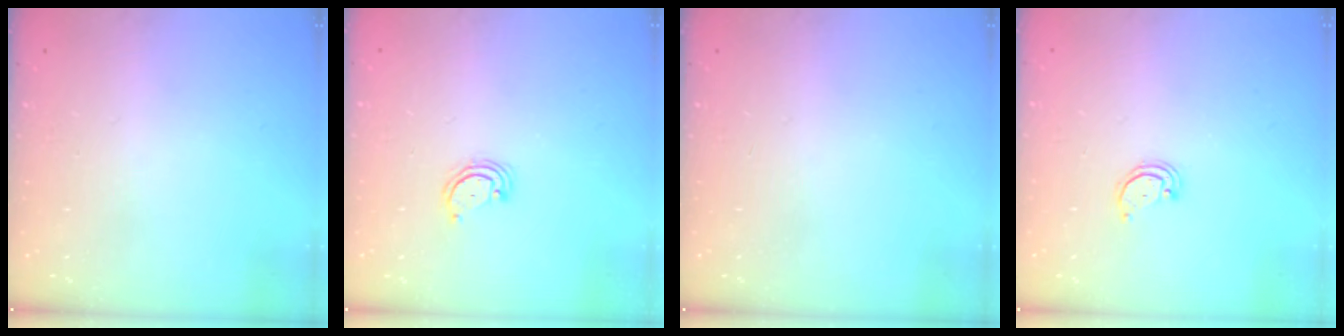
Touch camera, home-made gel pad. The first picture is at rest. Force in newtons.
{"total": 2.9, "press": 2.9, "slide": 0.3}
{"total": 0.0}
{"total": 2.2, "press": 2.2, "slide": 0.2}